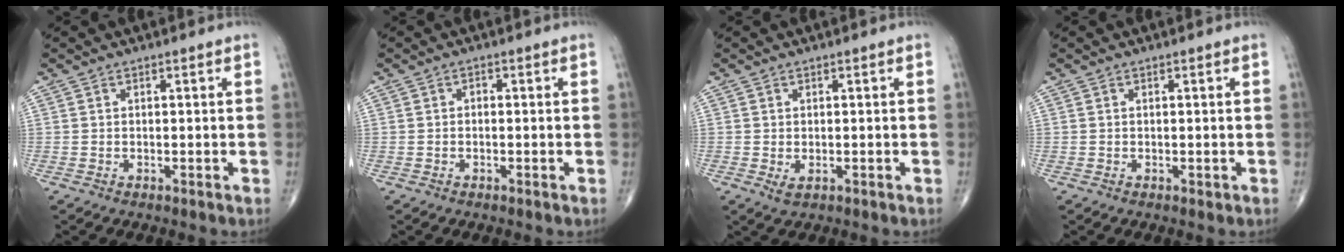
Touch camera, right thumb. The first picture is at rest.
{"total": 0.7, "force": [-0.1, 0.5, 0.4], "torque": [-0.003, 0.002, -0.007]}
{"total": 1.6, "force": [-0.3, 0.9, 1.3], "torque": [-0.020, -0.004, -0.001]}
{"total": 0.0}